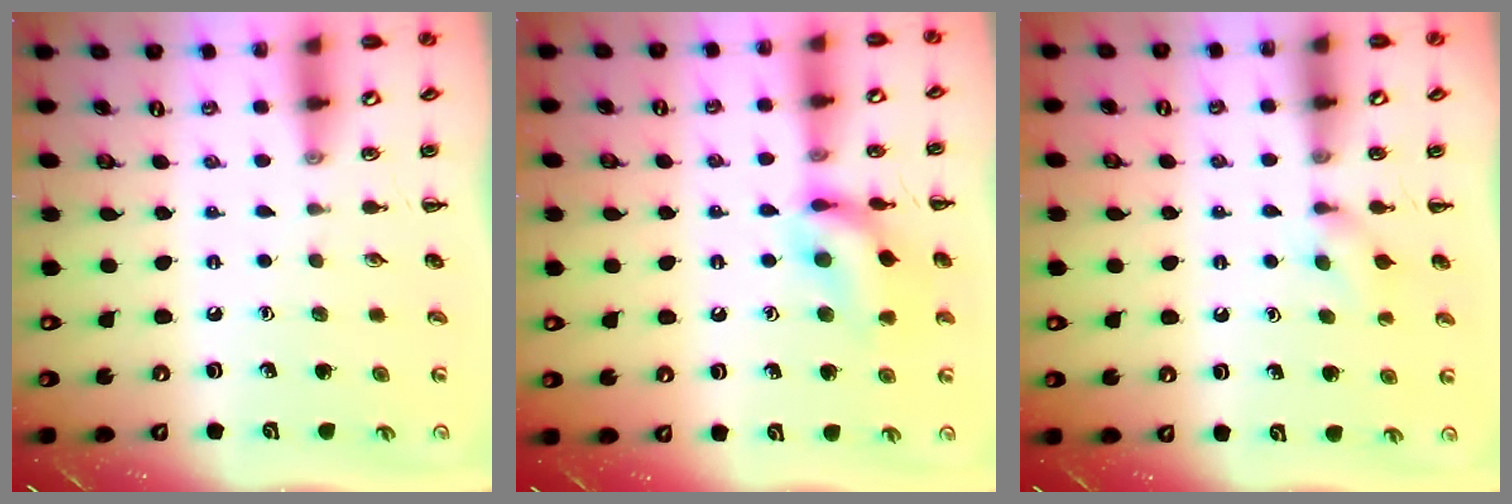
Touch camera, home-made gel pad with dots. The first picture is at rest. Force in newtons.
{"total": 14.3, "press": 14.2, "slide": 1.6}
{"total": 4.7, "press": 4.3, "slide": 1.7}